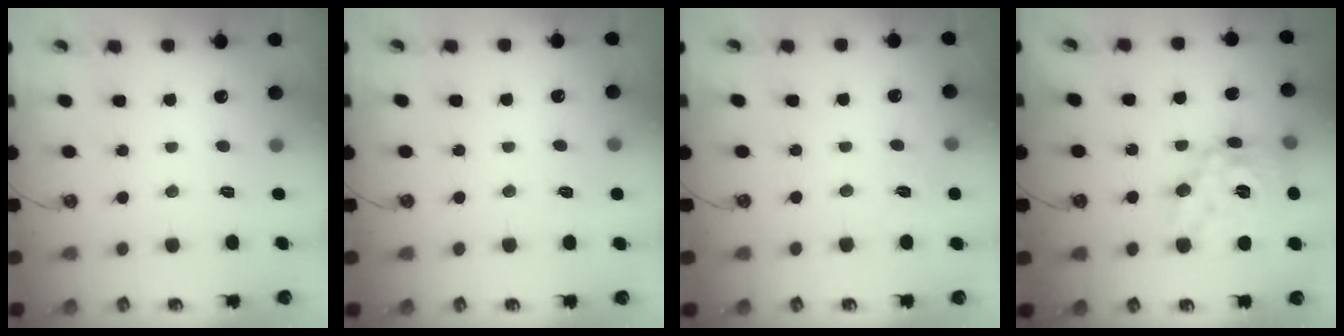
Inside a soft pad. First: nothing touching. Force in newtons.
{"total": 6.0, "press": 5.9, "slide": 0.6}
{"total": 6.0, "press": 5.9, "slide": 0.6}
{"total": 18.5, "press": 18.5, "slide": 1.6}